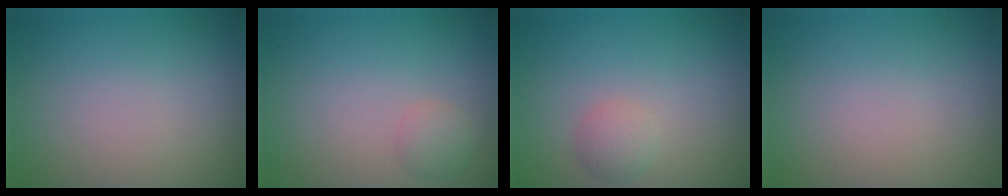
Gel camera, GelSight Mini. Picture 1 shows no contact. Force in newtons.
{"total": 1.5, "press": 1.5, "slide": 0.0}
{"total": 1.4, "press": 1.4, "slide": 0.0}
{"total": 0.0}